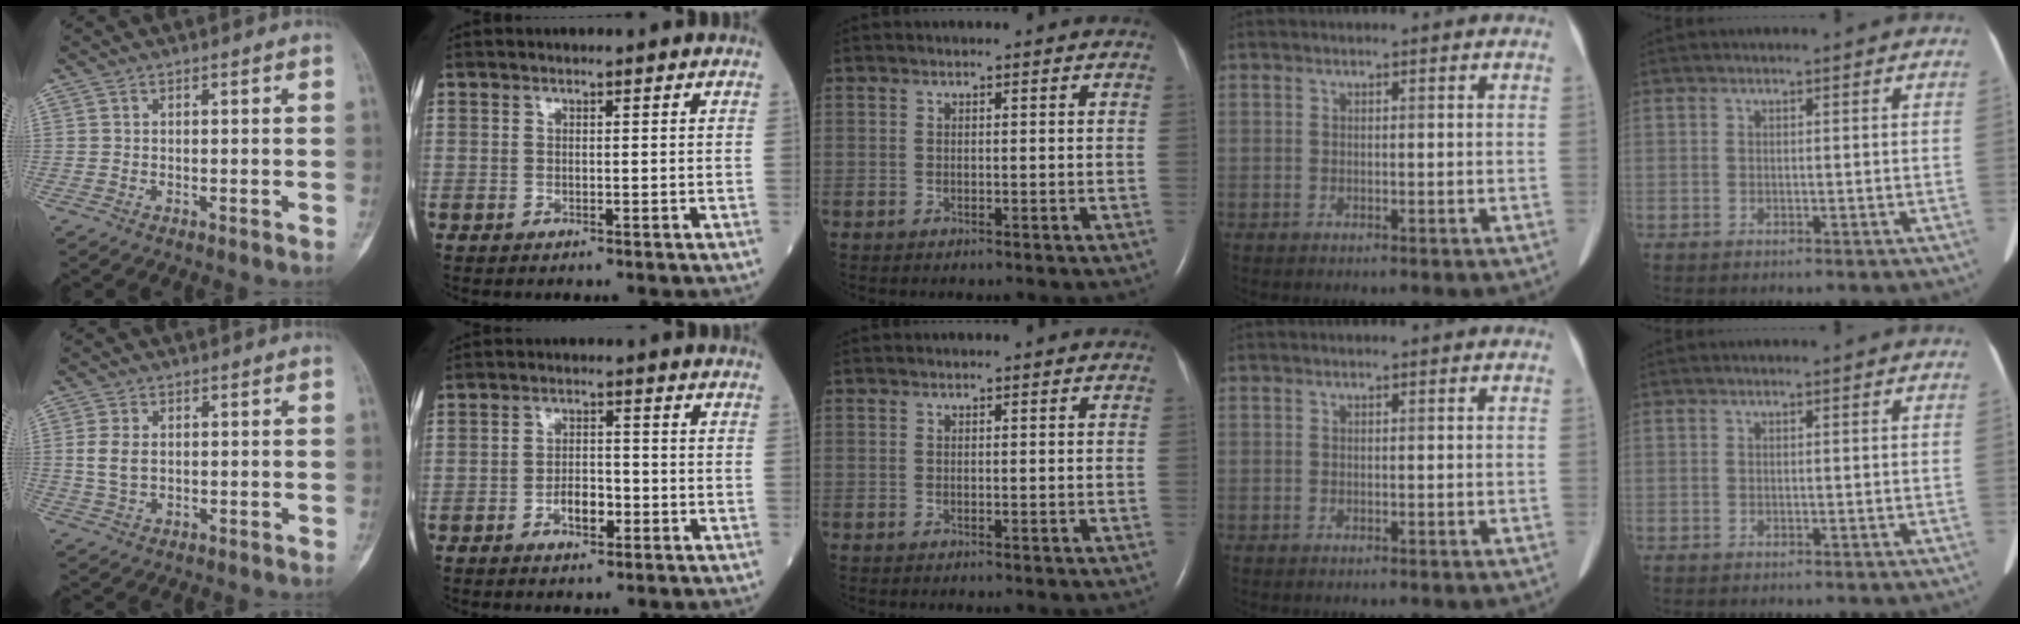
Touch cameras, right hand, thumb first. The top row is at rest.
{"thumb": {"total": 4.1, "force": [0.5, 2.6, 3.1], "torque": [-0.065, -0.001, 0.013]}, "index": {"total": 4.1, "force": [-1.7, 1.8, 3.2], "torque": [-0.055, 0.004, -0.029]}}